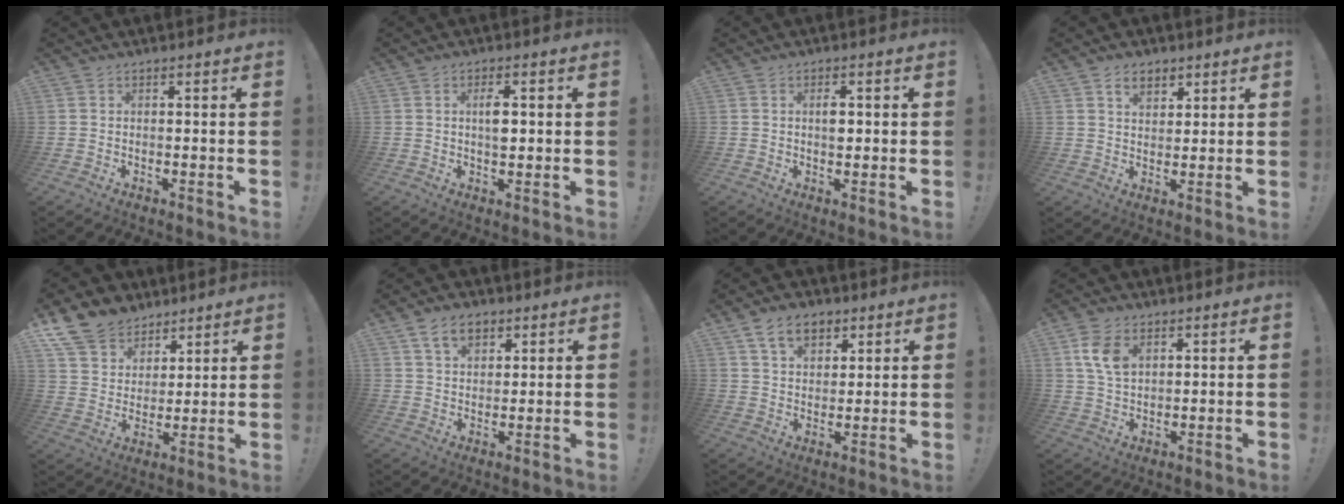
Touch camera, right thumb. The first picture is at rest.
{"total": 4.5, "force": [0.5, 1.9, 4.0], "torque": [-0.057, -0.003, 0.002]}
{"total": 2.9, "force": [0.3, 1.5, 2.5], "torque": [-0.027, -0.004, -0.002]}
{"total": 5.3, "force": [3.3, 3.3, 2.4], "torque": [-0.034, -0.010, 0.059]}
{"total": 12.7, "force": [9.0, 8.4, 3.0], "torque": [-0.057, -0.063, 0.176]}
{"total": 7.9, "force": [4.5, 5.0, 4.3], "torque": [-0.071, -0.004, 0.084]}
{"total": 9.2, "force": [5.1, 6.0, 4.8], "torque": [-0.076, -0.009, 0.098]}
{"total": 8.2, "force": [3.5, 5.0, 5.5], "torque": [-0.097, -0.006, 0.065]}